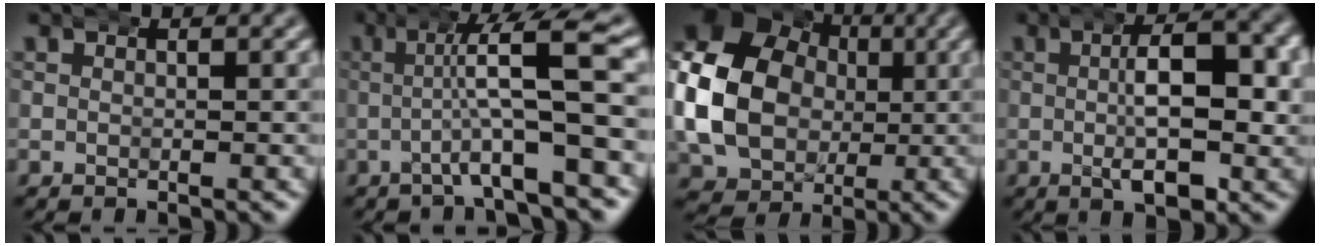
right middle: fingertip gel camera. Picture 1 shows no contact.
{"total": 4.9, "force": [0.0, 0.1, 4.9], "torque": [-0.072, 0.015, -0.007]}
{"total": 12.4, "force": [0.2, 9.9, 7.5], "torque": [-0.159, -0.018, 0.009]}
{"total": 8.5, "force": [0.1, 3.5, 7.8], "torque": [-0.107, 0.005, 0.000]}